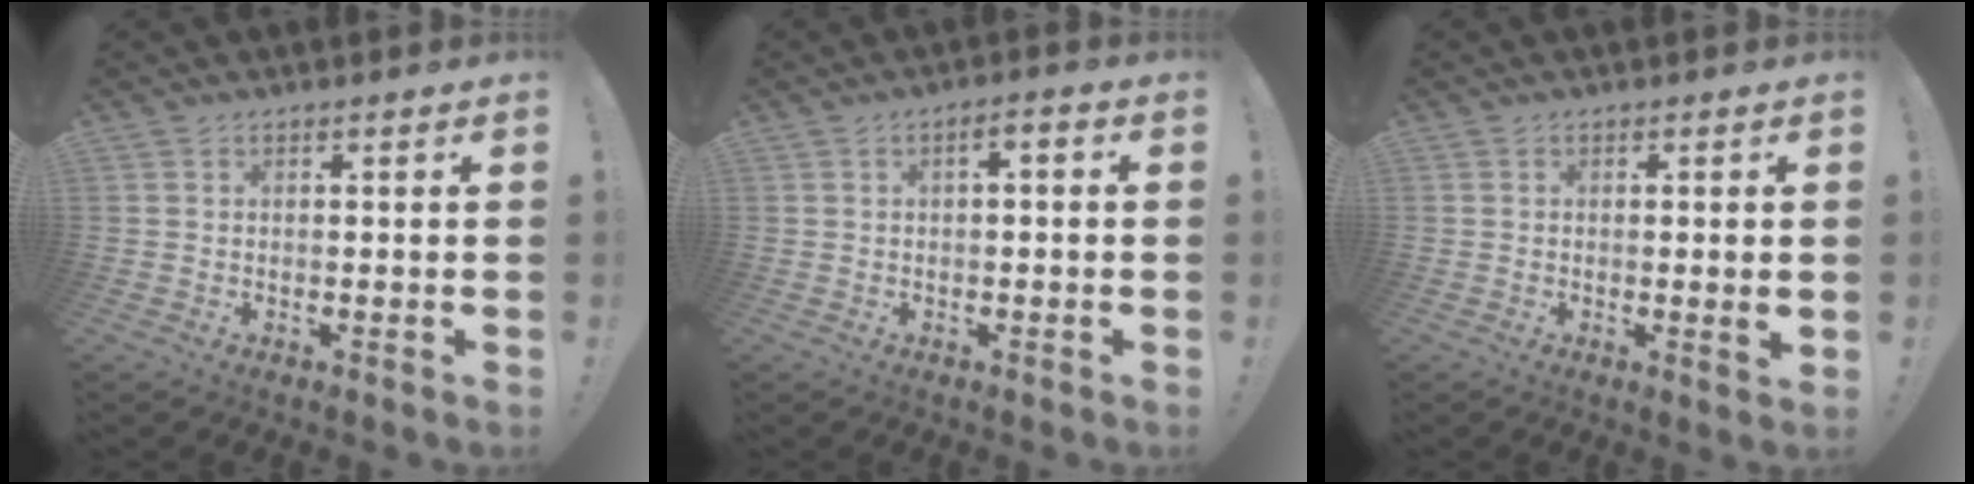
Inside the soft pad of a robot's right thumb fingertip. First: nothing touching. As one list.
[{"total": 2.6, "force": [-0.8, 1.1, 2.2], "torque": [-0.037, 0.013, -0.017]}, {"total": 2.6, "force": [0.3, -0.1, 2.6], "torque": [-0.035, -0.009, 0.004]}]